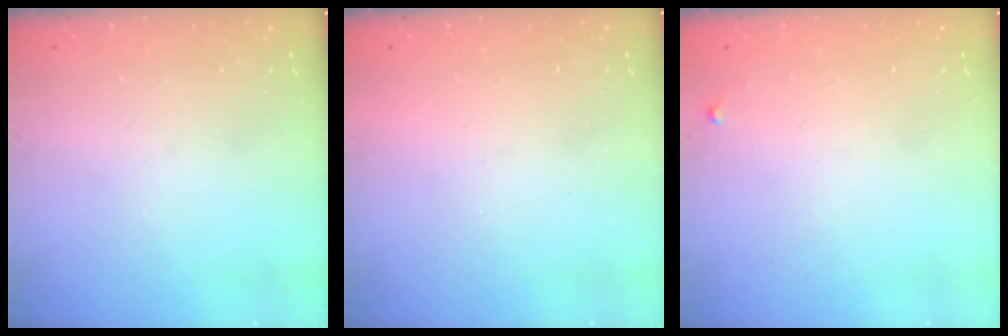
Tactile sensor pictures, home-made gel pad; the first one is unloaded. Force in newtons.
{"total": 1.5, "press": 1.5, "slide": 0.1}
{"total": 4.2, "press": 4.1, "slide": 0.7}